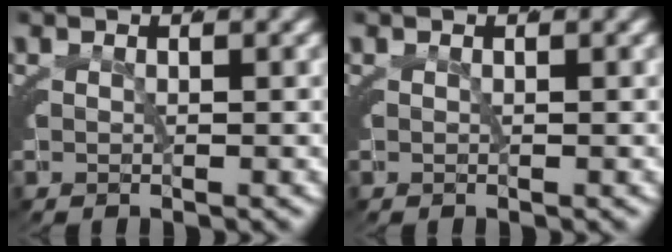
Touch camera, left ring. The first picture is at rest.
{"total": 0.0}